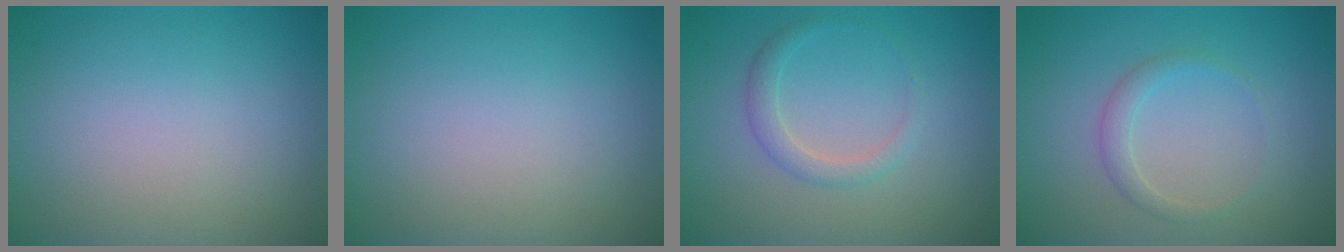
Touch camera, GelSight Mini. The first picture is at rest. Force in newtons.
{"total": 0.0}
{"total": 1.8, "press": 1.8, "slide": 0.0}
{"total": 1.5, "press": 1.5, "slide": 0.0}